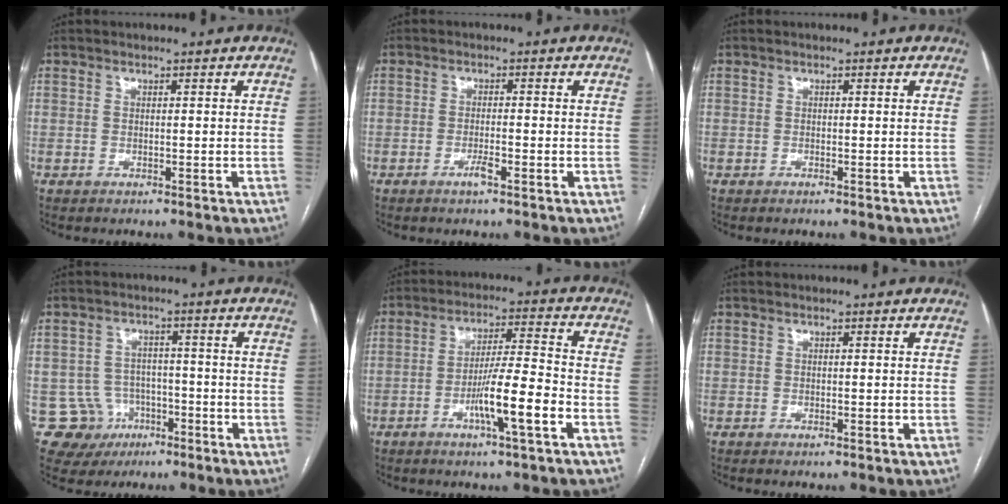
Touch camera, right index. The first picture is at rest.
{"total": 2.2, "force": [-1.3, 0.2, 1.8], "torque": [-0.033, -0.001, -0.023]}
{"total": 0.0}
{"total": 7.4, "force": [-2.9, 6.8, 0.3], "torque": [-0.002, 0.010, -0.034]}
{"total": 9.6, "force": [-3.8, 0.2, 8.8], "torque": [-0.155, 0.003, -0.067]}
{"total": 0.6, "force": [-0.4, 0.1, 0.4], "torque": [-0.010, -0.002, -0.004]}